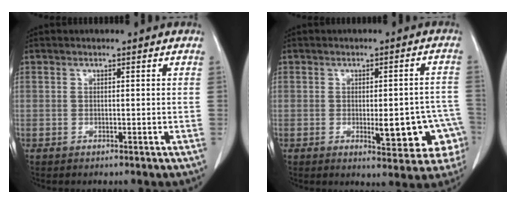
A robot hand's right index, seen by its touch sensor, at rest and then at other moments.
{"total": 10.4, "force": [-3.0, 3.6, 9.3], "torque": [-0.090, 0.014, -0.030]}